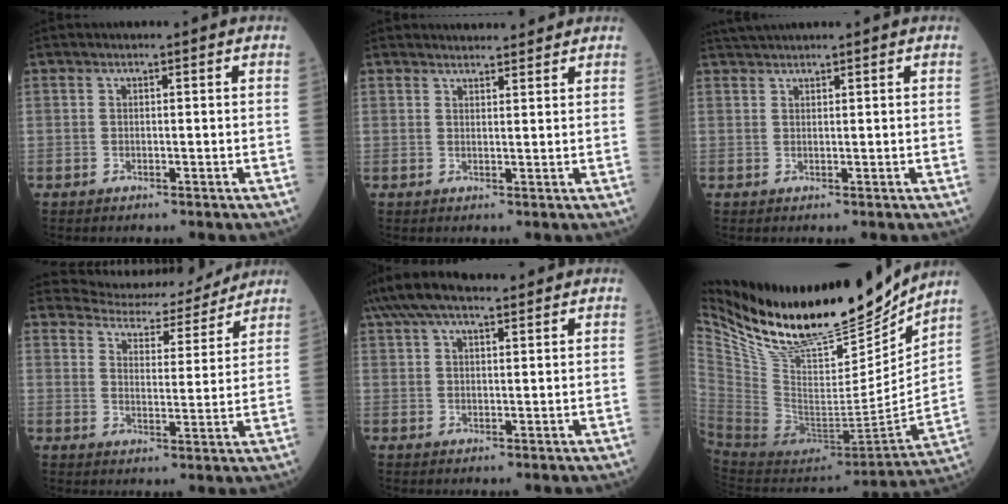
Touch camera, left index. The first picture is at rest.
{"total": 4.5, "force": [4.3, 1.1, 0.6], "torque": [-0.007, 0.012, 0.054]}
{"total": 2.8, "force": [2.7, -0.1, 0.7], "torque": [-0.014, 0.027, 0.051]}
{"total": 13.1, "force": [12.6, 2.9, 2.1], "torque": [-0.024, -0.002, 0.161]}
{"total": 9.5, "force": [7.4, 2.6, 5.4], "torque": [-0.103, 0.047, 0.131]}
{"total": 28.6, "force": [24.1, 7.1, 13.6], "torque": [-0.259, -0.046, 0.394]}